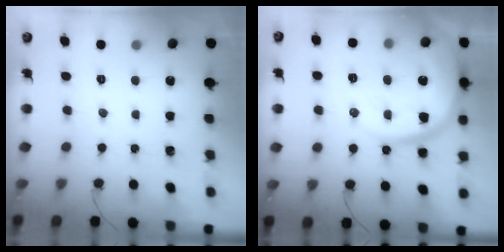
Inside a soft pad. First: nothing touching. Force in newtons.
{"total": 17.7, "press": 17.7, "slide": 1.8}